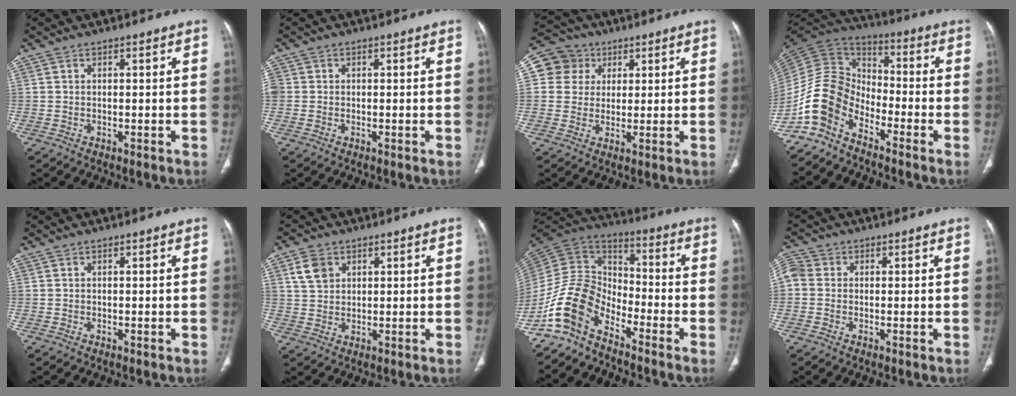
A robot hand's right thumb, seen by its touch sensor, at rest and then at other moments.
{"total": 1.8, "force": [-0.1, 1.6, 0.9], "torque": [-0.027, 0.008, -0.003]}
{"total": 7.9, "force": [2.4, 7.4, 1.3], "torque": [0.003, 0.005, 0.037]}
{"total": 11.9, "force": [-7.9, 6.9, 5.7], "torque": [-0.107, 0.076, -0.174]}
{"total": 0.0}
{"total": 4.8, "force": [2.2, 3.6, 2.4], "torque": [-0.032, -0.003, 0.046]}
{"total": 12.5, "force": [-8.7, 6.7, 5.9], "torque": [-0.110, 0.083, -0.188]}
{"total": 3.9, "force": [0.2, 3.2, 2.2], "torque": [-0.055, 0.009, -0.007]}